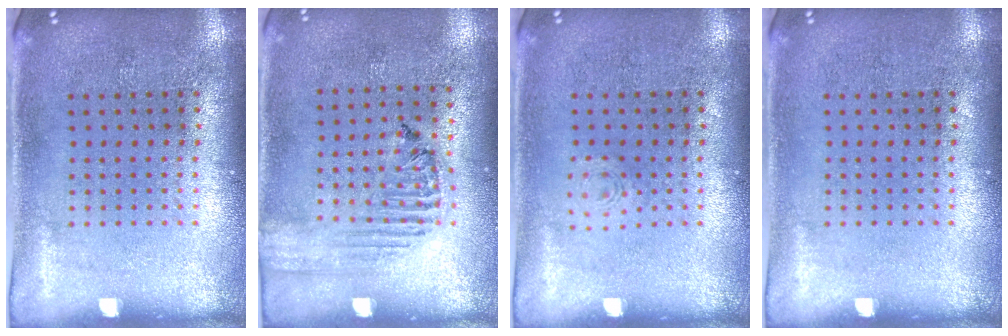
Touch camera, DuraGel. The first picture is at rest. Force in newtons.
{"total": 1.6, "press": 1.6, "slide": 0.3}
{"total": 0.7, "press": 0.6, "slide": 0.2}
{"total": 0.0}